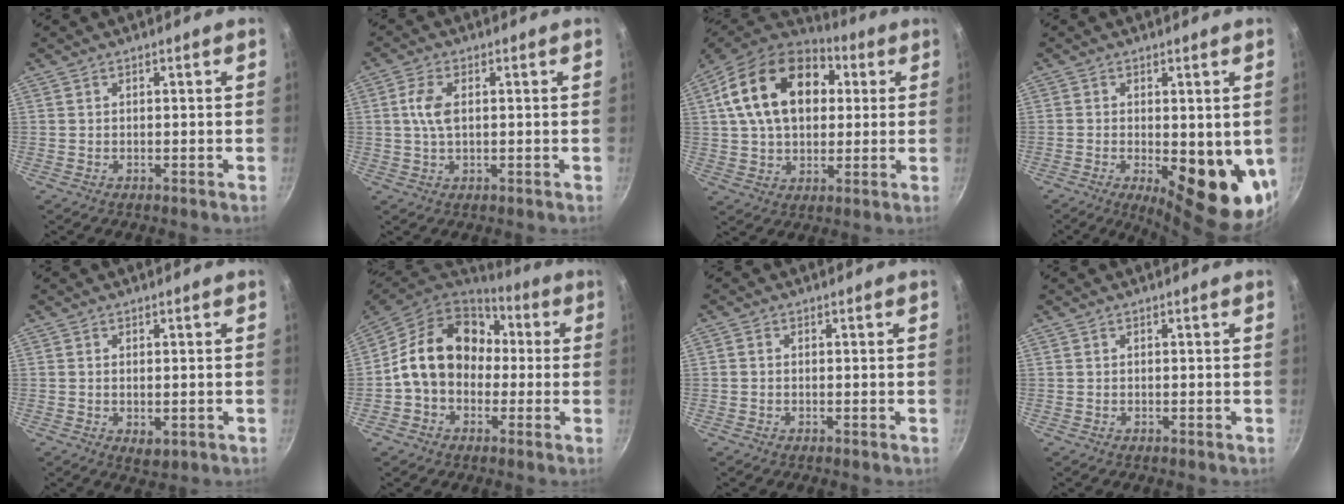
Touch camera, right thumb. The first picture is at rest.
{"total": 4.9, "force": [0.8, 2.5, 4.1], "torque": [-0.086, 0.007, 0.012]}
{"total": 21.9, "force": [5.7, 14.7, 15.2], "torque": [-0.238, 0.014, 0.085]}
{"total": 14.9, "force": [-2.5, 5.9, 13.5], "torque": [-0.157, -0.028, -0.022]}
{"total": 2.8, "force": [-0.4, 1.6, 2.3], "torque": [-0.034, -0.011, -0.002]}
{"total": 17.5, "force": [1.0, 13.8, 10.6], "torque": [-0.151, 0.048, 0.004]}
{"total": 0.7, "force": [-0.1, 0.6, 0.4], "torque": [-0.007, 0.004, -0.003]}
{"total": 0.0}